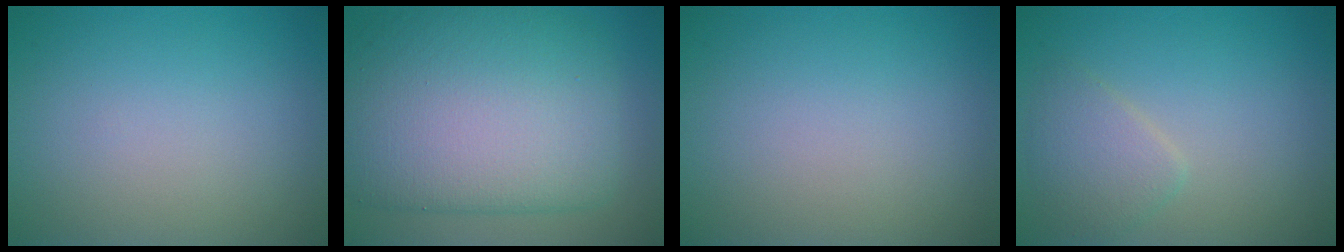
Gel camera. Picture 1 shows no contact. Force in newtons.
{"total": 11.3, "press": 11.3, "slide": 0.3}
{"total": 0.0}
{"total": 2.4, "press": 2.4, "slide": 0.1}